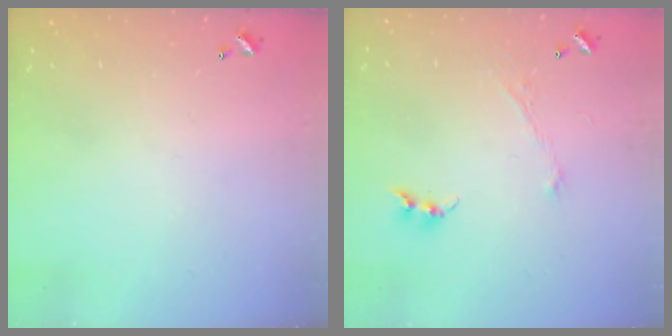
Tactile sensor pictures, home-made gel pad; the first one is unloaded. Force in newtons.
{"total": 1.1, "press": 1.0, "slide": 0.6}